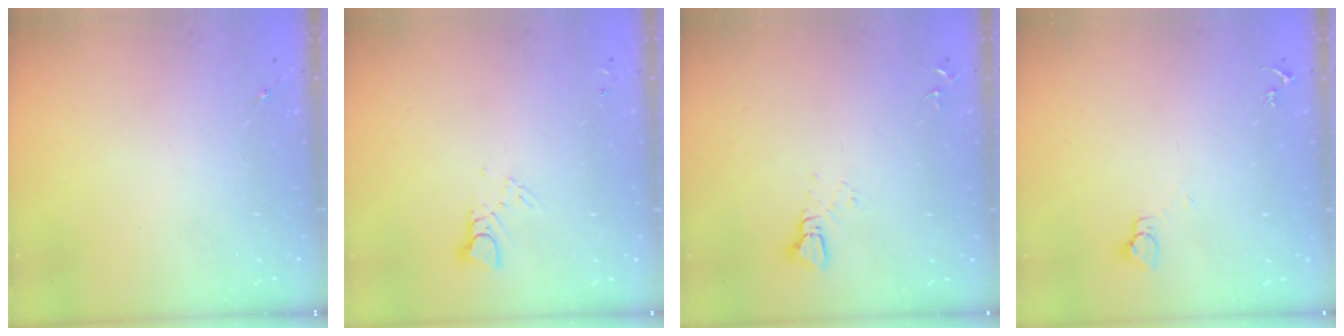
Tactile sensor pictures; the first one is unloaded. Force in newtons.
{"total": 2.9, "press": 2.9, "slide": 0.2}
{"total": 2.5, "press": 2.5, "slide": 0.1}
{"total": 2.7, "press": 2.7, "slide": 0.2}